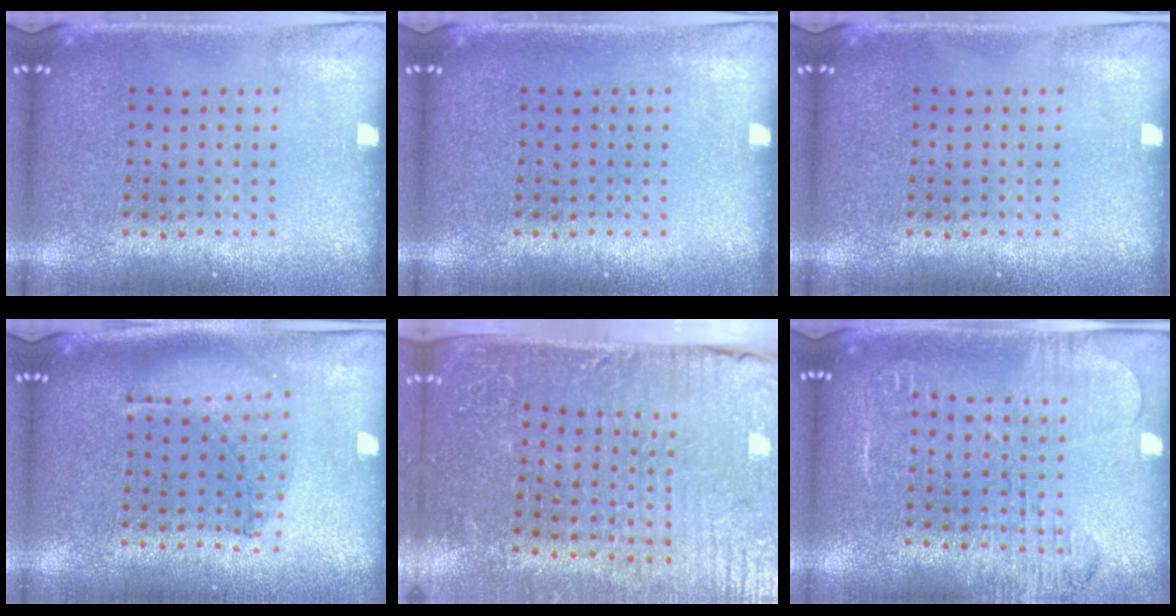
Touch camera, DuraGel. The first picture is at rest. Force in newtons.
{"total": 0.0}
{"total": 0.0}
{"total": 0.9, "press": 0.9, "slide": 0.3}
{"total": 4.4, "press": 4.3, "slide": 1.0}
{"total": 1.8, "press": 1.7, "slide": 0.5}